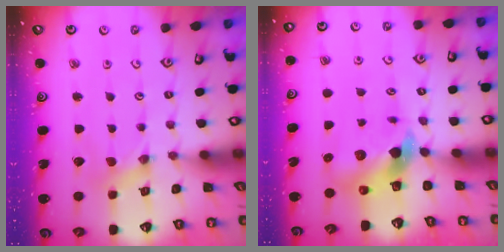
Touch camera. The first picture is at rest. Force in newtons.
{"total": 7.6, "press": 7.5, "slide": 1.2}